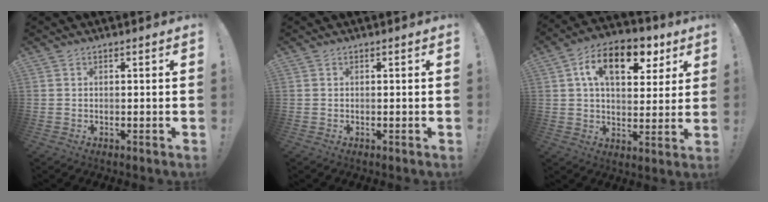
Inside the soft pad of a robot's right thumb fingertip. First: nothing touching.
{"total": 0.0}
{"total": 15.9, "force": [6.7, 8.9, 11.4], "torque": [-0.169, -0.021, 0.114]}